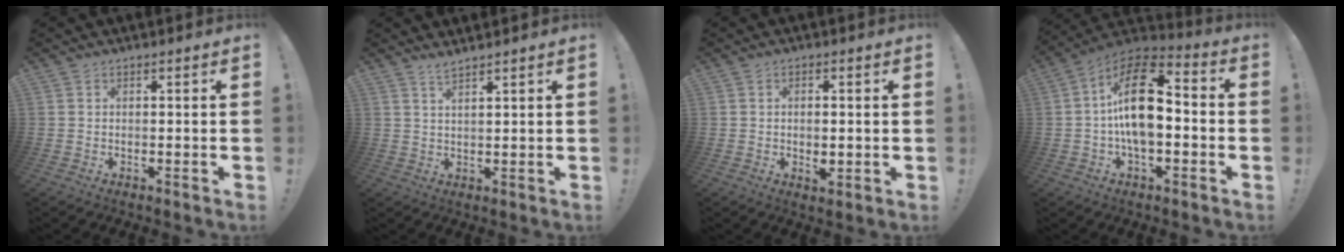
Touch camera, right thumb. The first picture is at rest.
{"total": 2.5, "force": [2.2, -0.6, 1.1], "torque": [-0.022, -0.014, 0.038]}
{"total": 1.9, "force": [-0.5, 0.9, 1.6], "torque": [-0.015, -0.002, -0.009]}
{"total": 18.1, "force": [-0.3, 9.7, 15.2], "torque": [-0.267, 0.014, -0.008]}